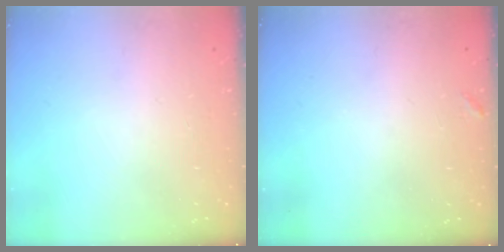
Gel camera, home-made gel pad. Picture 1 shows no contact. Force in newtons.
{"total": 4.1, "press": 4.1, "slide": 0.1}